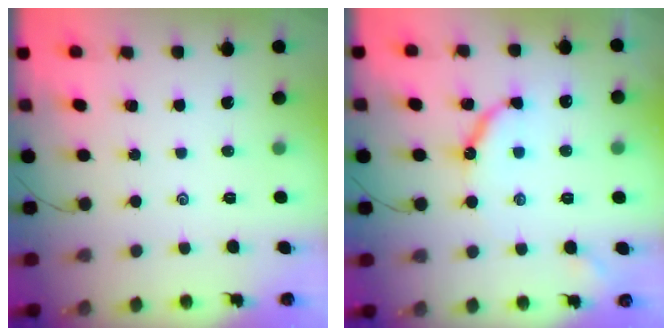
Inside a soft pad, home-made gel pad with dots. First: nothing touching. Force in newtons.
{"total": 9.3, "press": 9.3, "slide": 0.9}